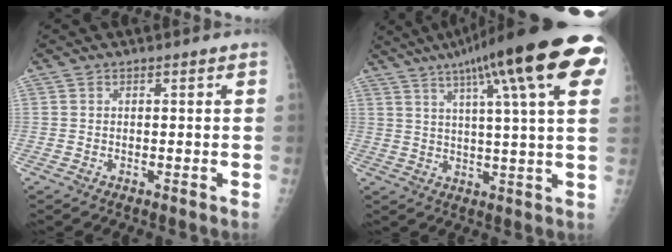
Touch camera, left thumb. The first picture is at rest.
{"total": 24.1, "force": [11.6, 4.0, 20.7], "torque": [-0.302, 0.005, 0.155]}